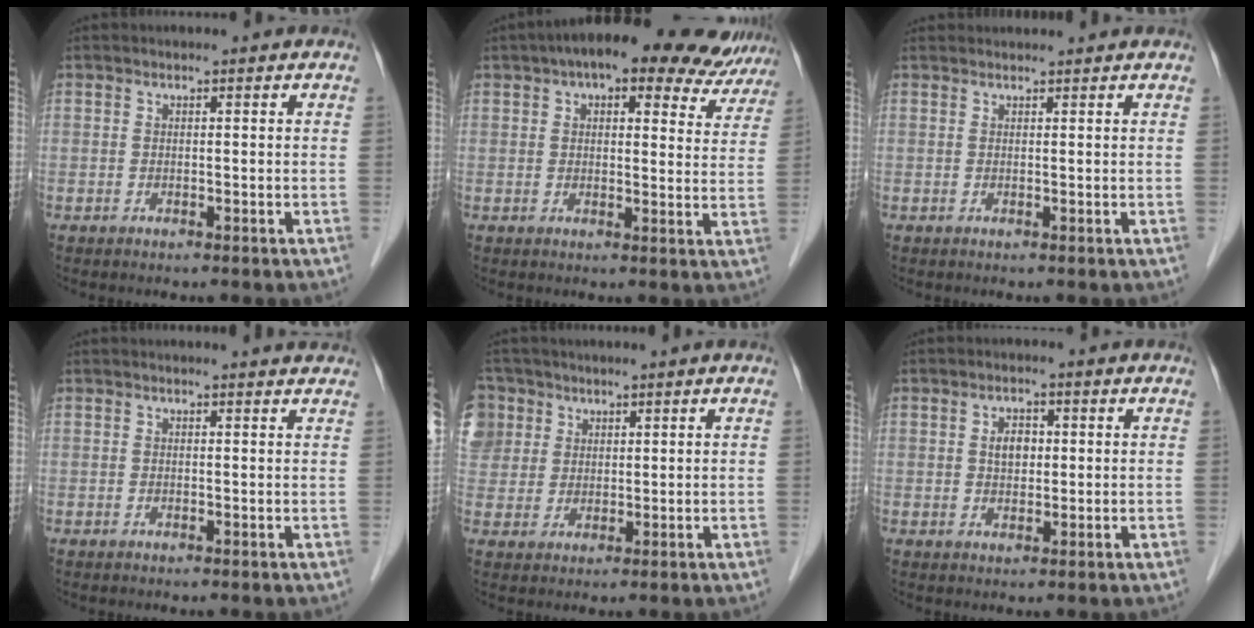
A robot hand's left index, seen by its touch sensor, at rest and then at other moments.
{"total": 16.1, "force": [12.5, 5.8, 8.3], "torque": [-0.098, 0.035, 0.147]}
{"total": 2.8, "force": [2.8, 0.3, 0.1], "torque": [-0.007, 0.024, 0.041]}
{"total": 6.8, "force": [6.7, 0.1, 1.1], "torque": [-0.009, -0.007, 0.054]}
{"total": 12.6, "force": [5.8, 10.5, 3.9], "torque": [-0.145, 0.043, 0.131]}
{"total": 3.0, "force": [0.5, 2.1, 2.1], "torque": [-0.037, 0.005, 0.011]}